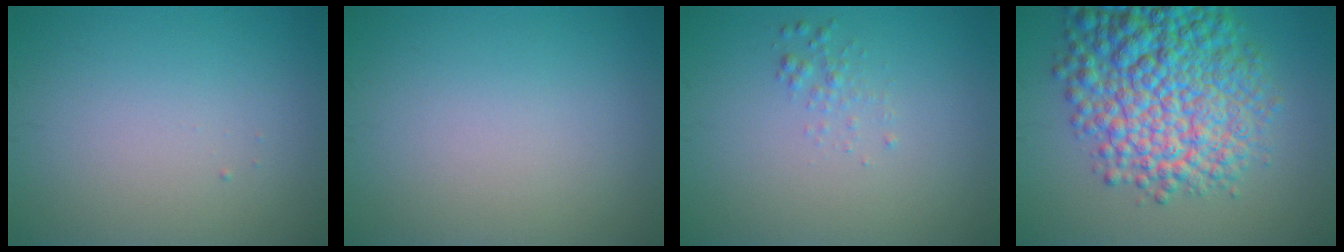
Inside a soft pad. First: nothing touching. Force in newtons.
{"total": 0.0}
{"total": 1.0, "press": 1.0, "slide": 0.0}
{"total": 11.7, "press": 11.7, "slide": 0.4}